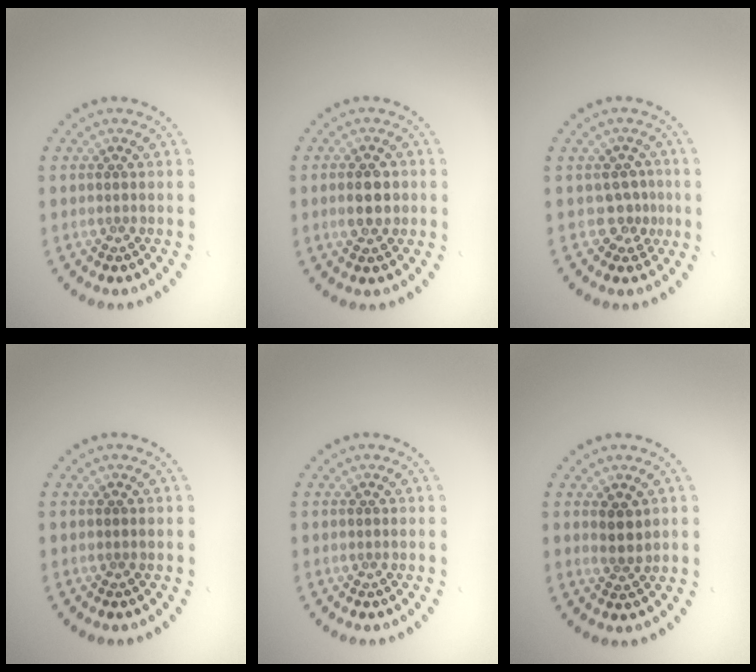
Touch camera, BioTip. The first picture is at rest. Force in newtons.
{"total": 2.9, "press": 2.9, "slide": 0.1}
{"total": 2.1, "press": 1.5, "slide": 1.5}
{"total": 0.0}
{"total": 0.0}
{"total": 1.9, "press": 1.7, "slide": 0.9}